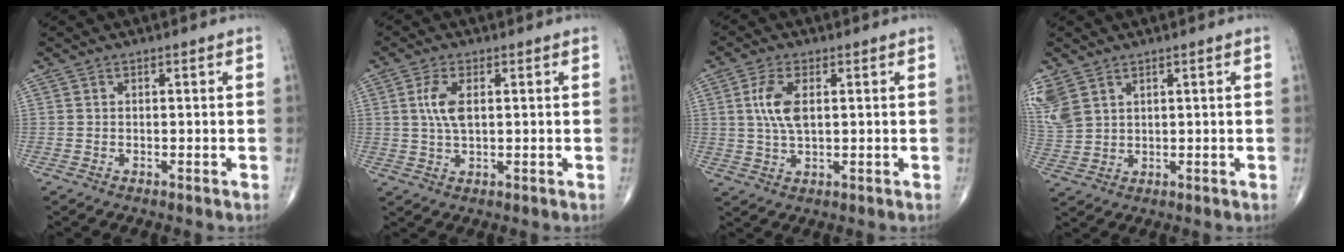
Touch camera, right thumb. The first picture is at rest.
{"total": 5.1, "force": [1.0, 2.3, 4.4], "torque": [-0.095, -0.002, 0.019]}
{"total": 6.4, "force": [1.3, 2.9, 5.5], "torque": [-0.118, -0.003, 0.025]}
{"total": 8.0, "force": [4.3, 5.2, 4.4], "torque": [-0.114, -0.004, 0.101]}